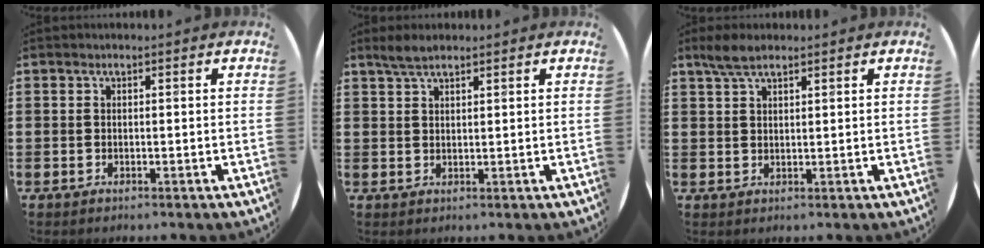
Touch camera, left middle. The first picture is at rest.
{"total": 2.7, "force": [2.2, 0.7, 1.3], "torque": [-0.028, 0.006, 0.040]}
{"total": 3.3, "force": [2.5, 0.9, 1.8], "torque": [-0.040, 0.006, 0.047]}